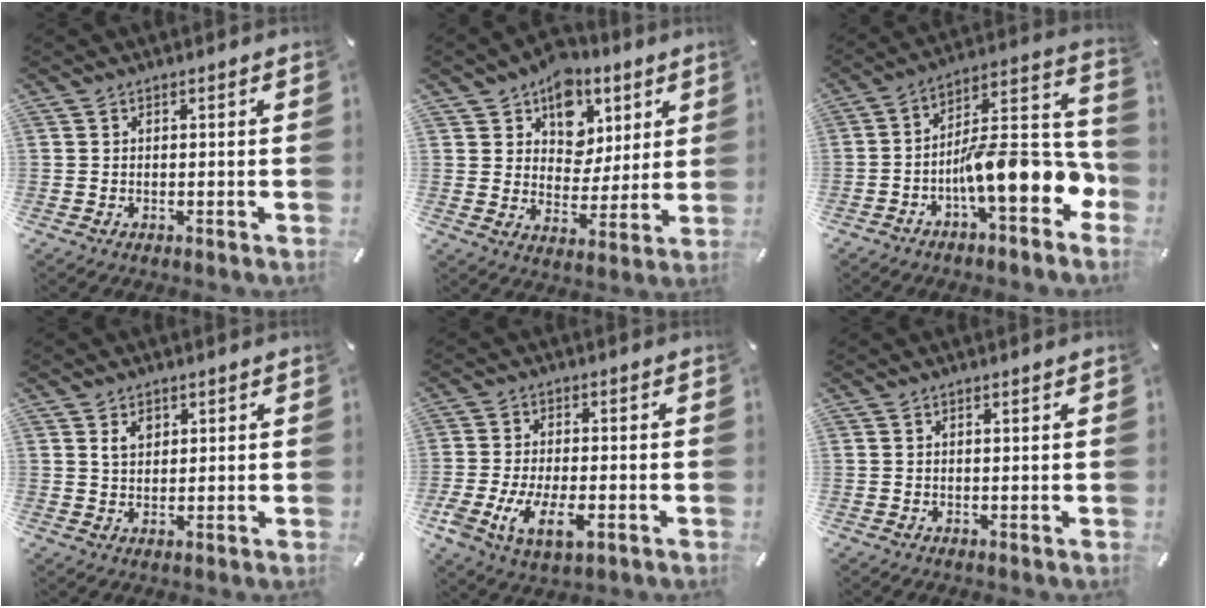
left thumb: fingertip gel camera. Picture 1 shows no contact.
{"total": 11.6, "force": [6.2, 9.2, 3.3], "torque": [-0.055, -0.047, 0.118]}
{"total": 17.0, "force": [-5.8, 5.8, 14.8], "torque": [-0.220, -0.004, -0.090]}
{"total": 3.0, "force": [1.5, 2.3, 1.2], "torque": [-0.019, 0.001, 0.026]}
{"total": 9.7, "force": [-3.5, 4.9, 7.5], "torque": [-0.168, -0.004, -0.064]}
{"total": 0.6, "force": [0.3, 0.1, 0.5], "torque": [-0.008, 0.000, 0.005]}